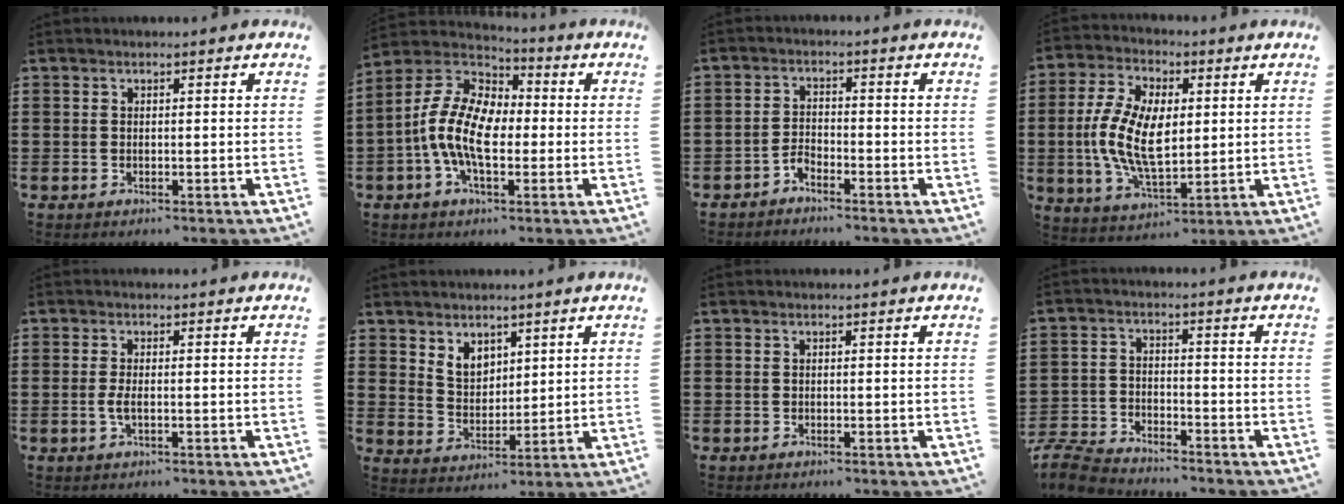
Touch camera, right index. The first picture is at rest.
{"total": 11.2, "force": [-1.5, 6.3, 9.1], "torque": [-0.222, -0.003, -0.034]}
{"total": 2.1, "force": [-2.0, 0.7, 0.4], "torque": [-0.016, 0.004, -0.041]}
{"total": 11.6, "force": [0.1, 6.3, 9.7], "torque": [-0.208, 0.007, 0.002]}
{"total": 2.1, "force": [-0.4, 0.5, 2.0], "torque": [-0.050, -0.007, -0.011]}
{"total": 4.6, "force": [3.3, 3.0, 1.1], "torque": [-0.035, 0.005, 0.062]}
{"total": 0.0}
{"total": 5.9, "force": [-5.7, 1.0, 1.1], "torque": [-0.049, 0.000, -0.121]}